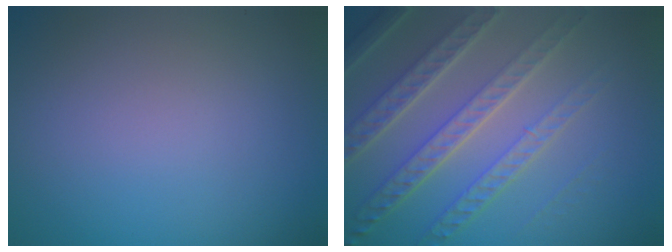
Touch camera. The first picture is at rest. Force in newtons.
{"total": 8.0, "press": 5.4, "slide": 5.9}